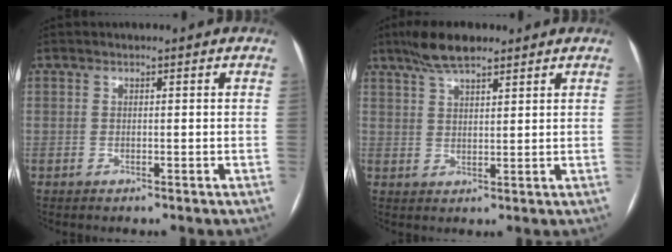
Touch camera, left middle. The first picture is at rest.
{"total": 6.4, "force": [4.9, 1.6, 3.7], "torque": [-0.078, 0.015, 0.088]}